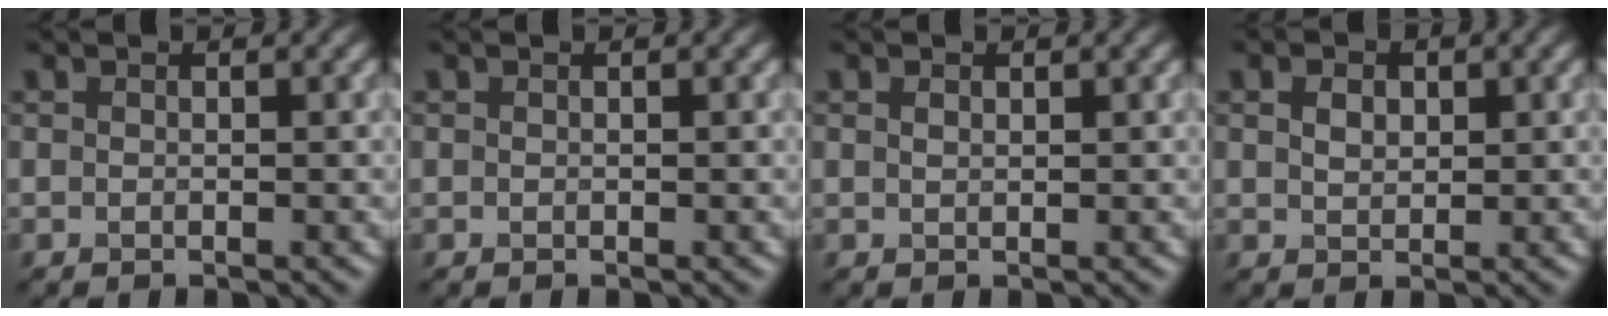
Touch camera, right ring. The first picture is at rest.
{"total": 0.0}
{"total": 0.6, "force": [0.4, 0.3, 0.3], "torque": [-0.008, 0.000, 0.008]}
{"total": 1.8, "force": [0.7, 1.3, 1.1], "torque": [-0.017, -0.001, 0.011]}